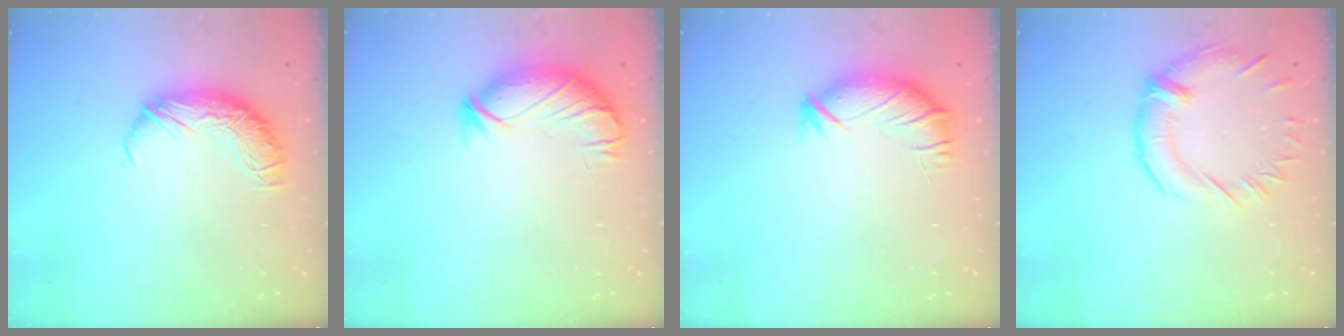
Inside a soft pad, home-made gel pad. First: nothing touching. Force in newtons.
{"total": 3.9, "press": 3.4, "slide": 2.0}
{"total": 3.2, "press": 2.5, "slide": 1.9}
{"total": 1.3, "press": 0.7, "slide": 1.1}